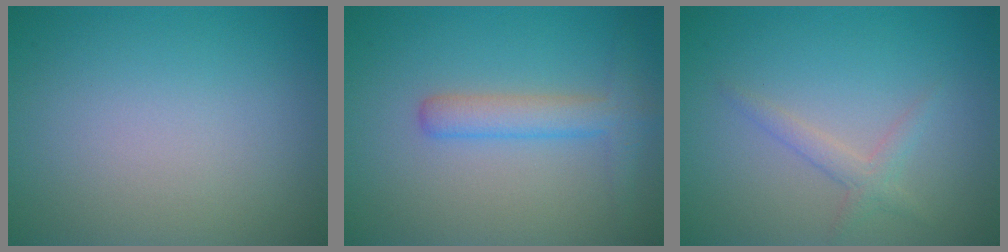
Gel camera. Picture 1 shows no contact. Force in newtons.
{"total": 3.0, "press": 3.0, "slide": 0.1}
{"total": 1.6, "press": 1.6, "slide": 0.1}